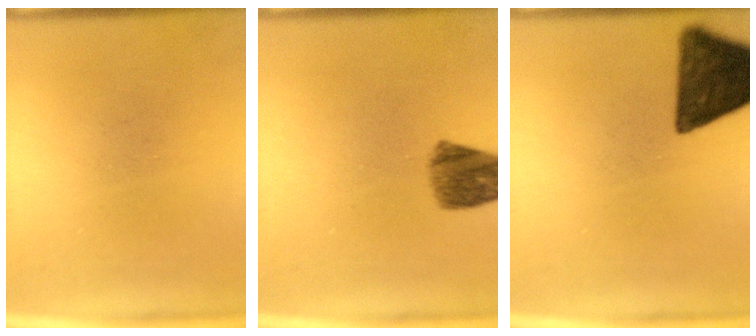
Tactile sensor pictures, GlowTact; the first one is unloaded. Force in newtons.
{"total": 7.1}
{"total": 13.7}